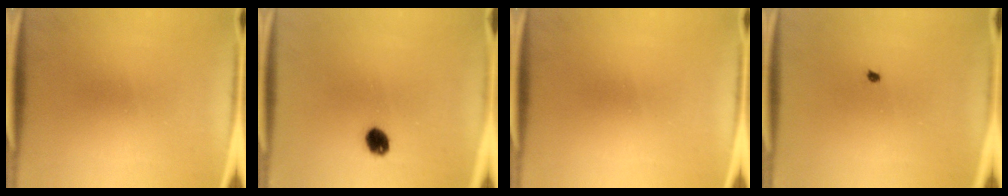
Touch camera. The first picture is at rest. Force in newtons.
{"total": 4.2}
{"total": 0.0}
{"total": 0.5}